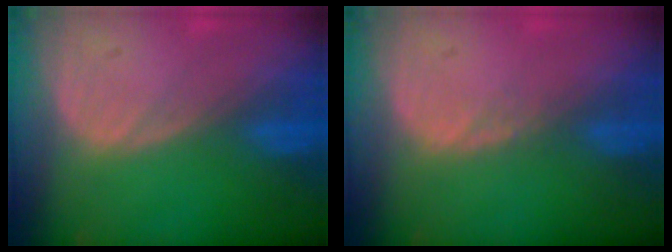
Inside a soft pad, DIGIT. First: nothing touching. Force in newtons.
{"total": 0.8, "press": 0.8, "slide": 0.3}